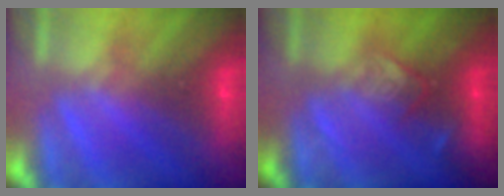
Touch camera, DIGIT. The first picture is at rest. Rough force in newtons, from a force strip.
{"total": 2.4}